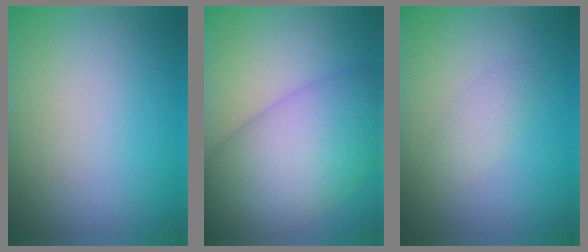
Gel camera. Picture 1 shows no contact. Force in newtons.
{"total": 9.8, "press": 9.7, "slide": 0.2}
{"total": 1.4, "press": 1.4, "slide": 0.1}